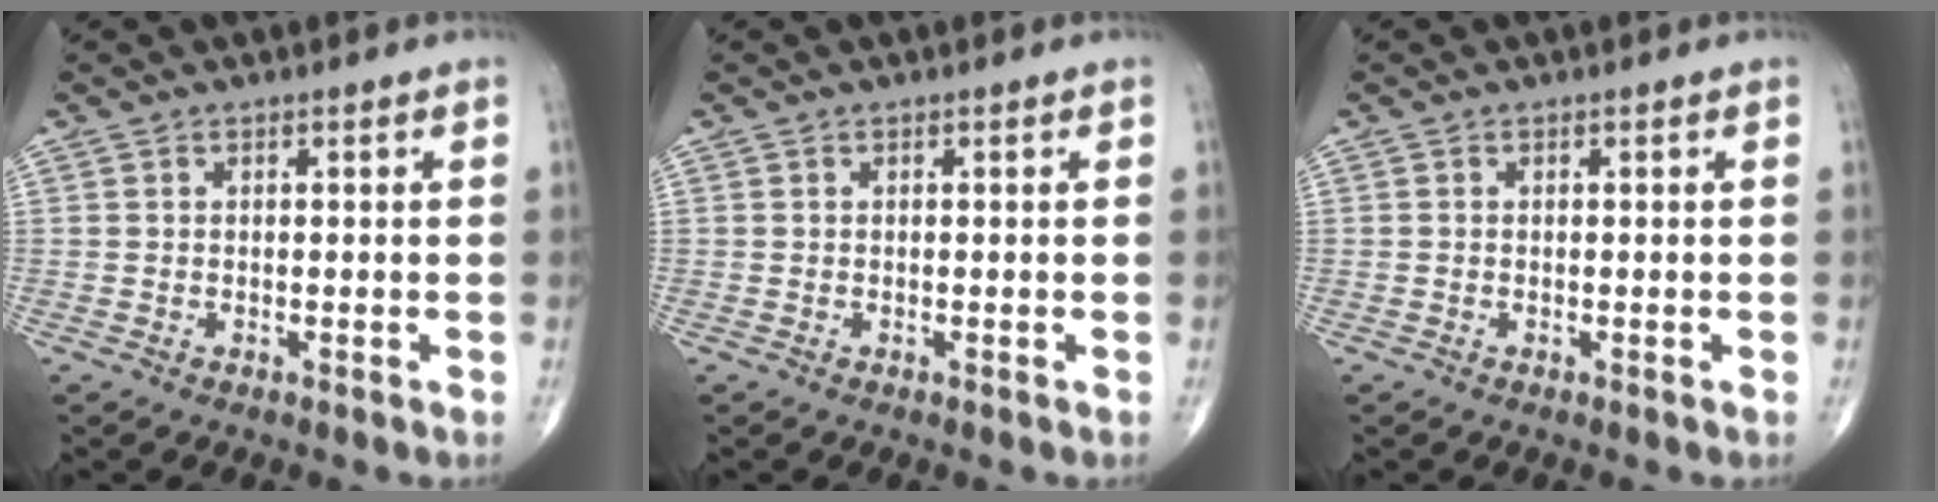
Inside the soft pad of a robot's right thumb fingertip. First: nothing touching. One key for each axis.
{"total": 0.0}
{"total": 0.0}